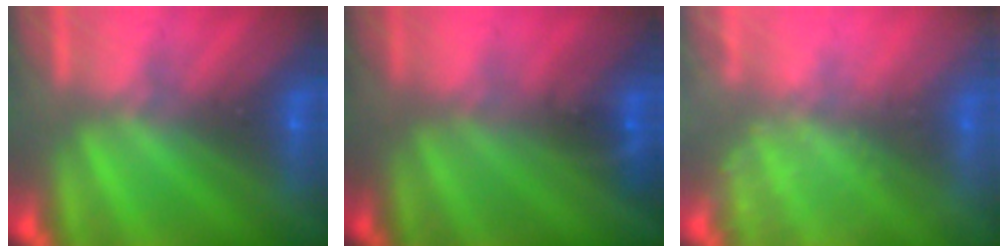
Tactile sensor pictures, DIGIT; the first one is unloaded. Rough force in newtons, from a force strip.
{"total": 1.3}
{"total": 2.4}